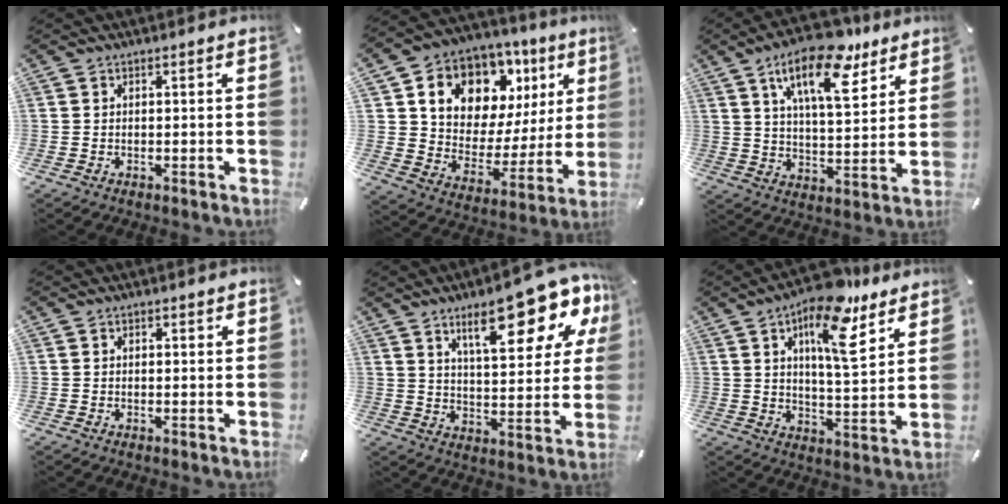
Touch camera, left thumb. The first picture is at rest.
{"total": 12.7, "force": [7.9, 8.7, 4.7], "torque": [-0.082, -0.070, 0.140]}
{"total": 16.9, "force": [10.5, 7.2, 11.1], "torque": [-0.178, -0.047, 0.175]}
{"total": 0.7, "force": [0.3, 0.5, 0.3], "torque": [0.003, 0.000, 0.003]}
{"total": 20.8, "force": [12.1, 7.6, 15.1], "torque": [-0.216, -0.070, 0.192]}
{"total": 15.7, "force": [9.2, 5.7, 11.4], "torque": [-0.184, -0.041, 0.150]}